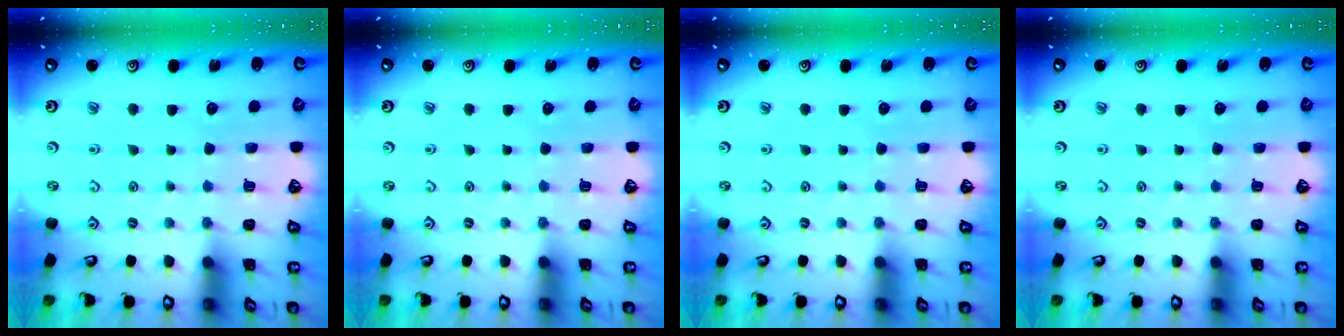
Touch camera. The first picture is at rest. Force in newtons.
{"total": 0.0}
{"total": 0.0}
{"total": 0.0}